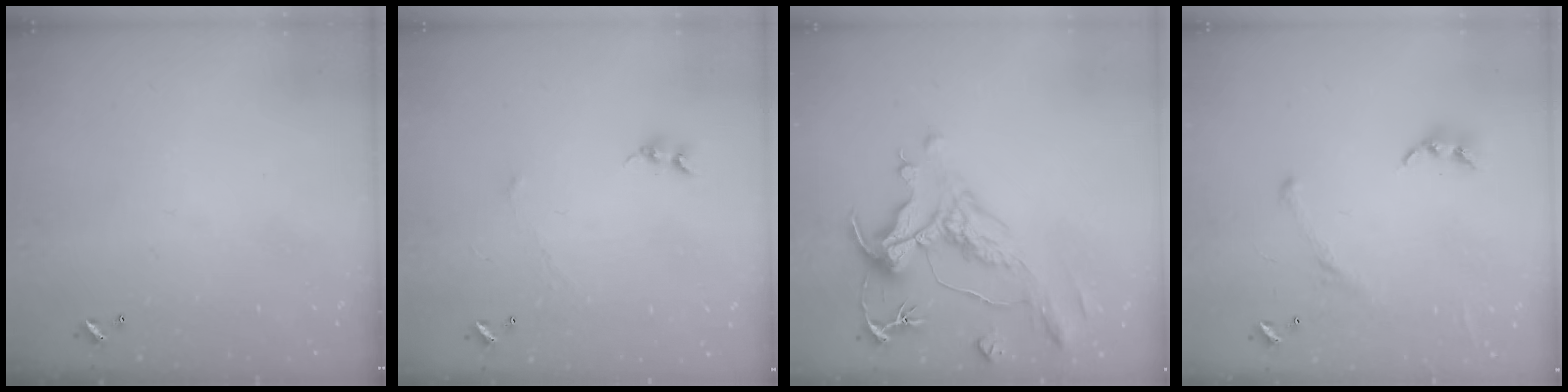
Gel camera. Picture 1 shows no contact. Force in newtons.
{"total": 0.0}
{"total": 1.6, "press": 0.6, "slide": 1.5}
{"total": 2.3, "press": 2.1, "slide": 1.0}